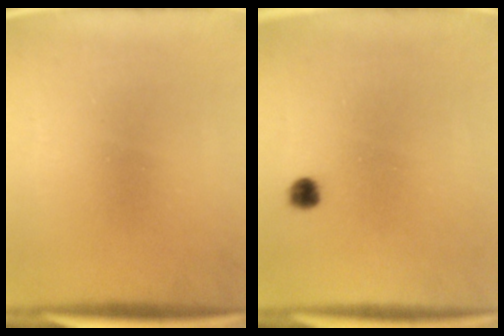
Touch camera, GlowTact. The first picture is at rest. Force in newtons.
{"total": 2.4}